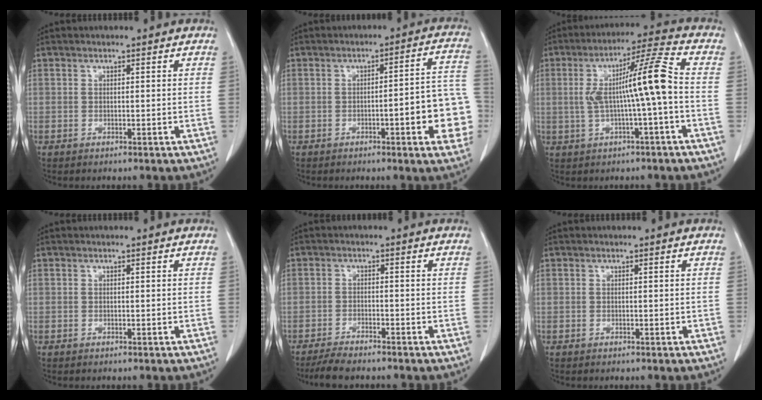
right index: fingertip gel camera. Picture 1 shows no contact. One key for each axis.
{"total": 11.1, "fx": -3.2, "fy": 1.8, "fz": 10.5, "tx": -0.107, "ty": 0.021, "tz": -0.041}
{"total": 9.7, "fx": -0.6, "fy": -0.6, "fz": 9.6, "tx": -0.169, "ty": 0.024, "tz": -0.011}
{"total": 0.0}
{"total": 4.8, "fx": -4.3, "fy": 0.4, "fz": 2.0, "tx": -0.033, "ty": -0.015, "tz": -0.076}
{"total": 0.0}